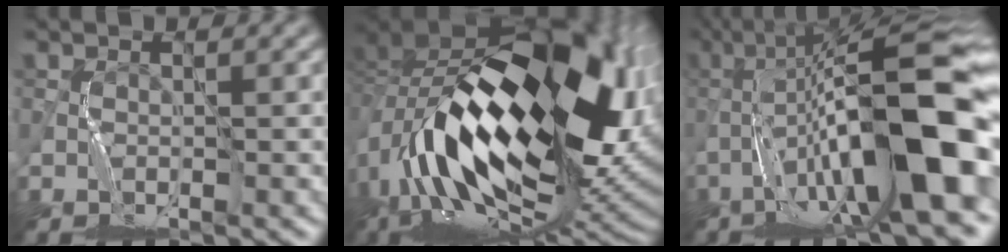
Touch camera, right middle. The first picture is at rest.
{"total": 19.2, "force": [-1.0, 10.2, 16.2], "torque": [-0.300, -0.008, -0.016]}
{"total": 15.7, "force": [-3.8, 3.6, 14.8], "torque": [-0.250, 0.026, -0.060]}